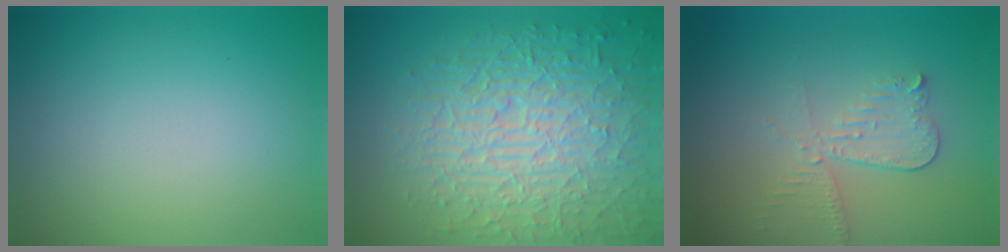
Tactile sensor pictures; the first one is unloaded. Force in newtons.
{"total": 8.9, "press": 6.2, "slide": 6.4}
{"total": 3.0, "press": 2.7, "slide": 1.4}